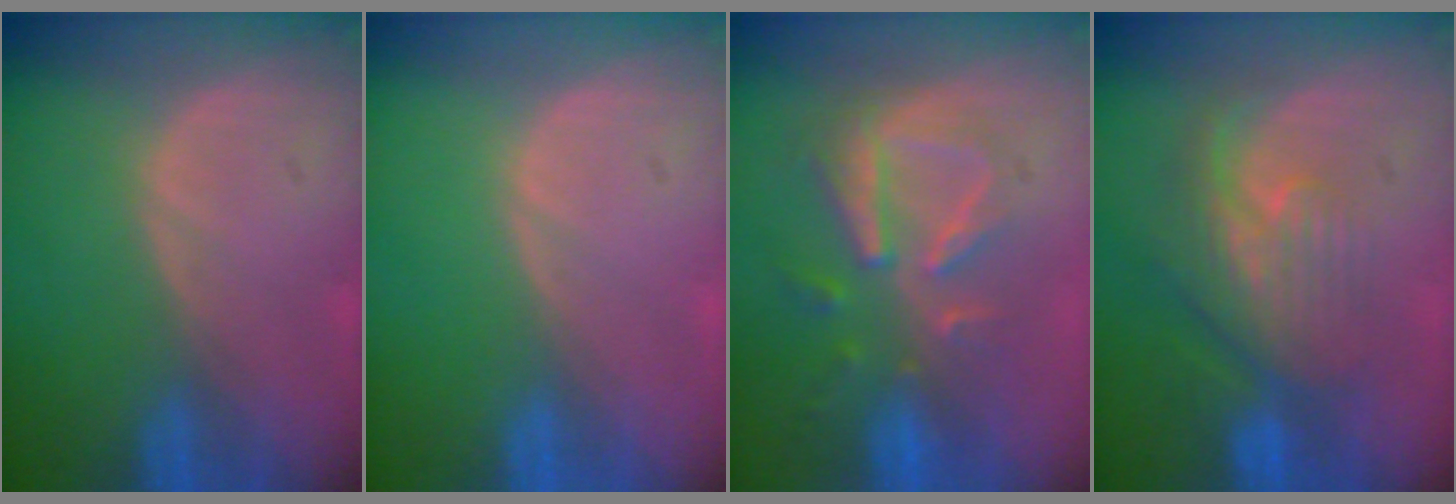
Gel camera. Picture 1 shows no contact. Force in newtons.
{"total": 0.0}
{"total": 8.0, "press": 7.4, "slide": 3.0}
{"total": 8.0, "press": 7.2, "slide": 3.3}